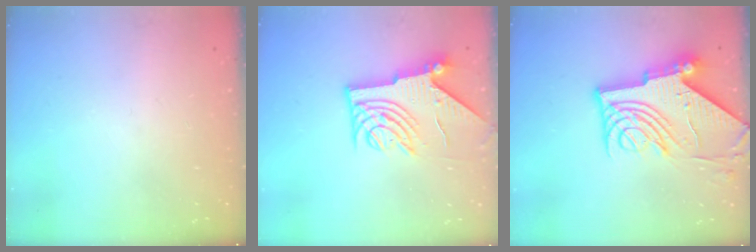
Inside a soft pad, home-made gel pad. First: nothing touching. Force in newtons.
{"total": 9.2, "press": 9.1, "slide": 1.3}
{"total": 15.5, "press": 15.4, "slide": 1.5}